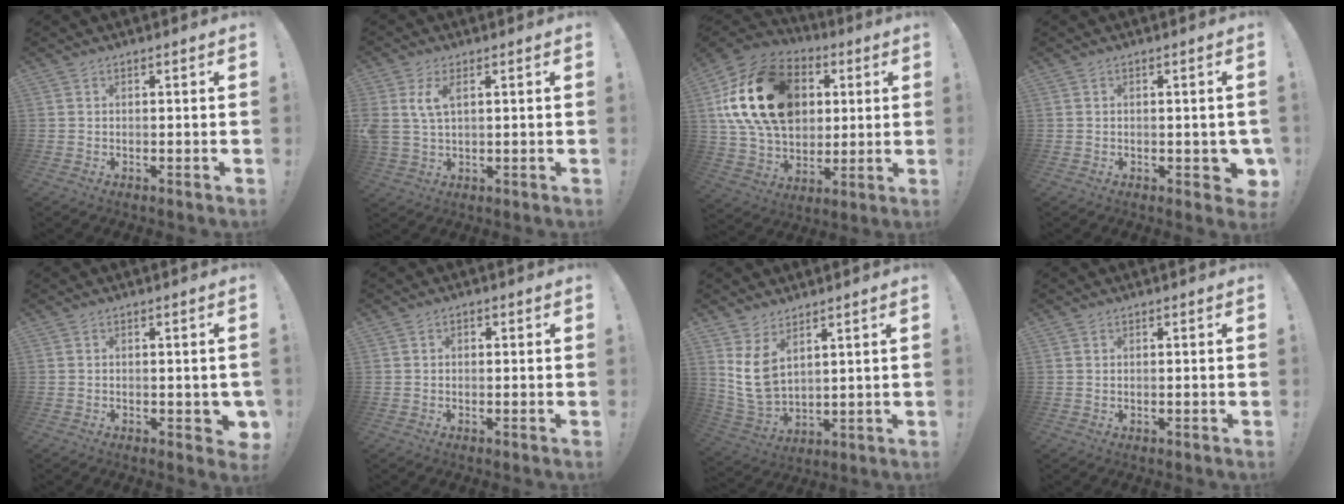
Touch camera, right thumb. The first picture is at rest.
{"total": 6.2, "force": [2.5, 3.2, 4.7], "torque": [-0.100, -0.007, 0.044]}
{"total": 24.3, "force": [6.5, 17.8, 15.3], "torque": [-0.268, -0.010, 0.136]}
{"total": 3.3, "force": [-0.5, 2.1, 2.6], "torque": [-0.021, 0.003, -0.005]}
{"total": 2.8, "force": [-0.2, 1.8, 2.2], "torque": [-0.016, 0.002, 0.000]}
{"total": 0.9, "force": [0.0, 0.8, 0.4], "torque": [0.001, 0.001, -0.003]}
{"total": 9.3, "force": [4.9, 5.6, 5.6], "torque": [-0.122, -0.034, 0.099]}
{"total": 0.7, "force": [0.7, 0.2, 0.1], "torque": [0.007, -0.004, 0.012]}